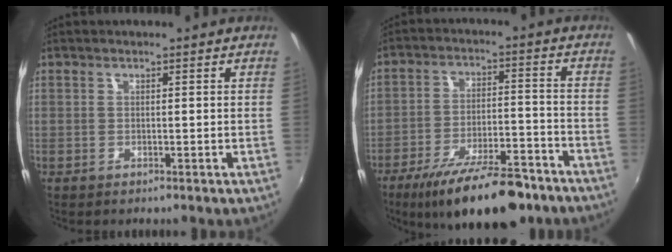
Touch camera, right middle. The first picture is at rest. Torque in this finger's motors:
{"motor_torque": [1.07, -1.06, 0.31, 0.21]}